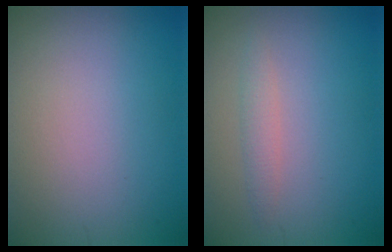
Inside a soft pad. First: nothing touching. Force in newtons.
{"total": 1.2, "press": 1.2, "slide": 0.1}